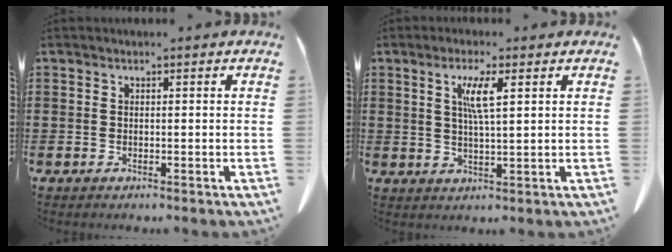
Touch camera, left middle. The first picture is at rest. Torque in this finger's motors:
{"motor_torque": [1.40, 0.74, 0.26, 0.12]}